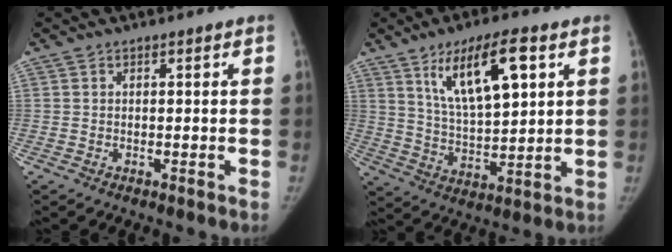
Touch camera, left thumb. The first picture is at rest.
{"total": 14.0, "force": [6.4, 4.8, 11.5], "torque": [-0.177, -0.024, 0.119]}